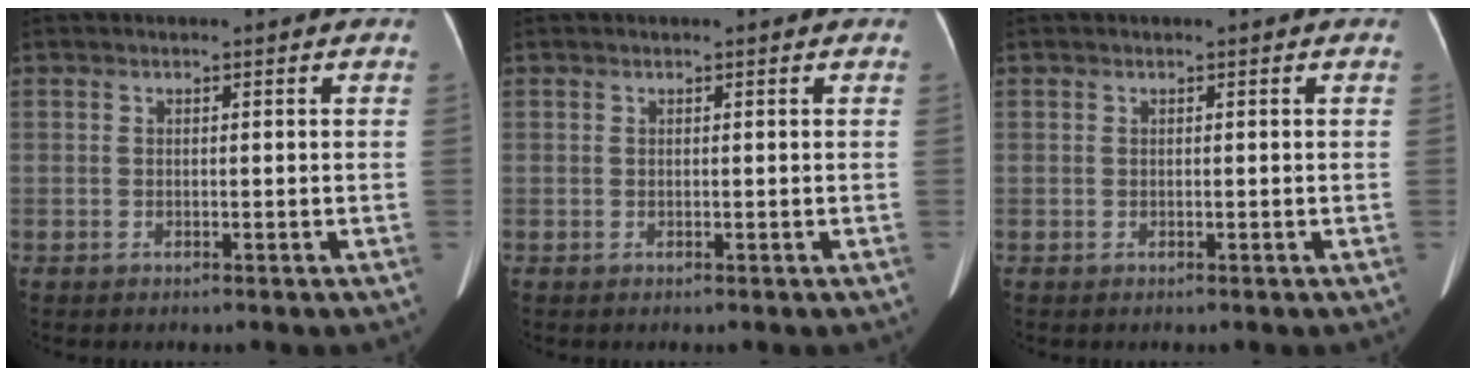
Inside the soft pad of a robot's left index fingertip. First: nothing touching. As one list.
[{"total": 0.0}, {"total": 0.0}]